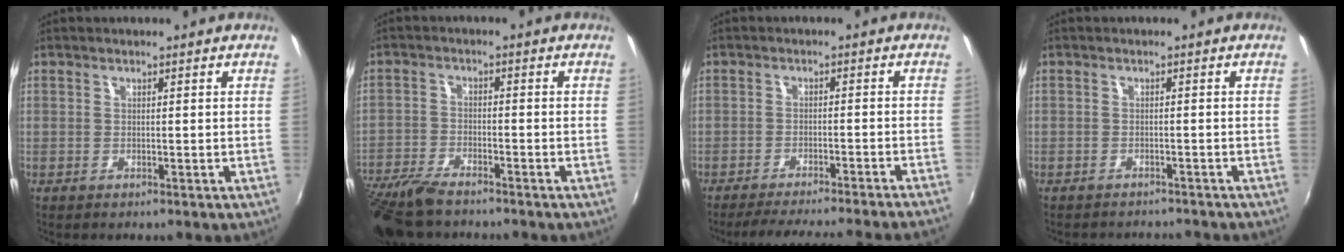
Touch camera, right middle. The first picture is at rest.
{"total": 10.8, "force": [-9.1, 2.6, 5.1], "torque": [-0.132, -0.029, -0.175]}
{"total": 15.3, "force": [-13.8, -1.3, 6.3], "torque": [-0.113, -0.014, -0.193]}
{"total": 4.8, "force": [-4.4, 1.4, 1.1], "torque": [-0.033, -0.001, -0.060]}